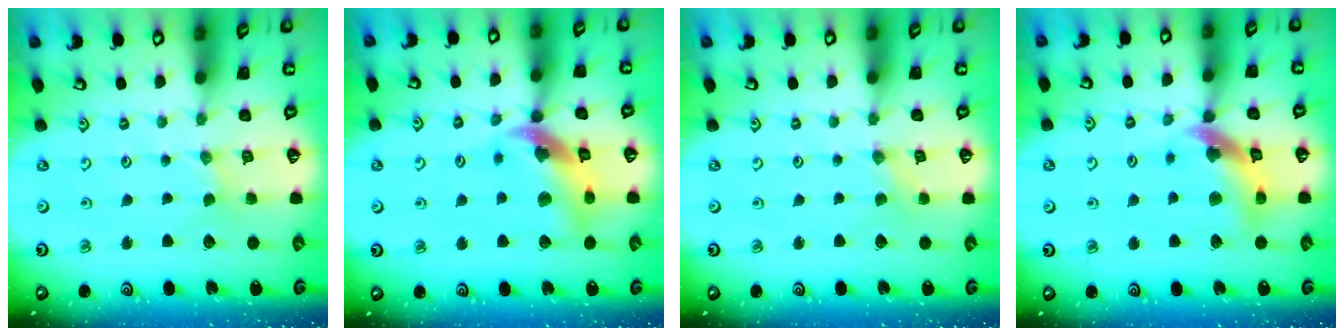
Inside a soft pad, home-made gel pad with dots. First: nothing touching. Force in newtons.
{"total": 13.1, "press": 13.0, "slide": 1.8}
{"total": 0.0}
{"total": 12.8, "press": 12.6, "slide": 1.7}